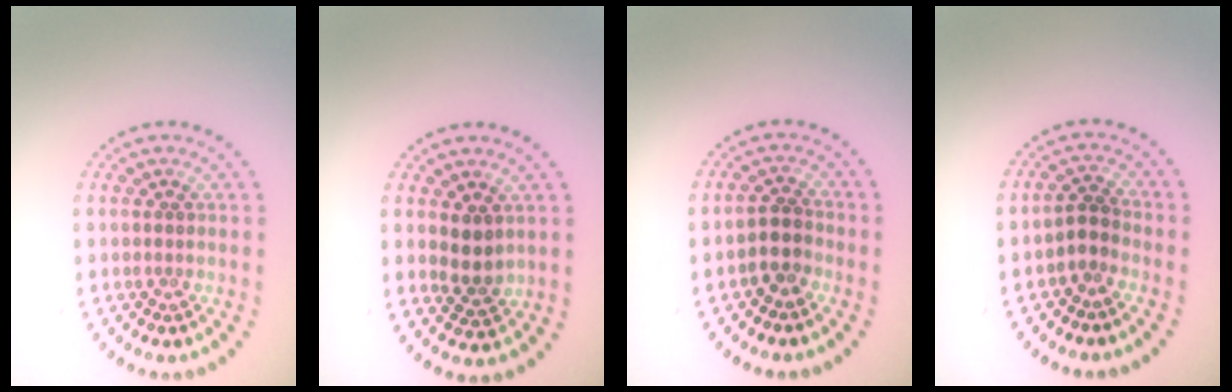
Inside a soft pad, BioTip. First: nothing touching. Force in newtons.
{"total": 2.3, "press": 2.1, "slide": 0.8}
{"total": 2.2, "press": 1.9, "slide": 1.2}
{"total": 1.8, "press": 1.5, "slide": 1.0}